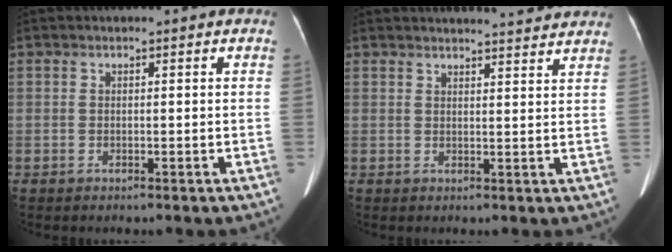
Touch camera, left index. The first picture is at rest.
{"total": 10.5, "force": [10.0, 0.7, 3.1], "torque": [-0.040, 0.005, 0.111]}